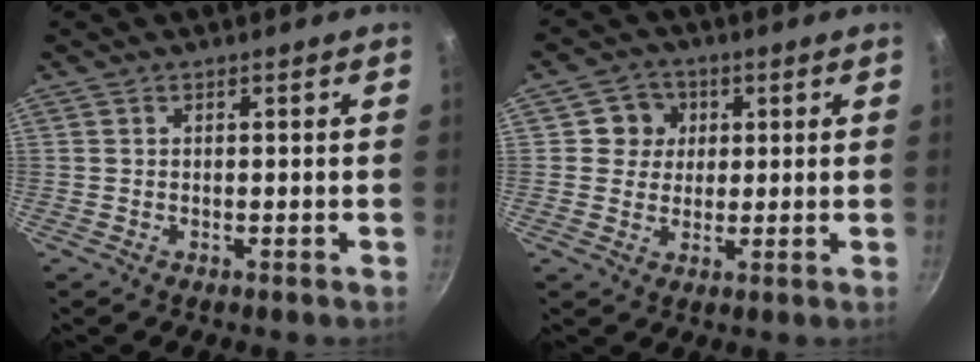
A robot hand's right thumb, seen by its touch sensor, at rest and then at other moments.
{"total": 5.4, "force": [1.3, 5.1, 1.1], "torque": [0.023, 0.004, 0.013]}